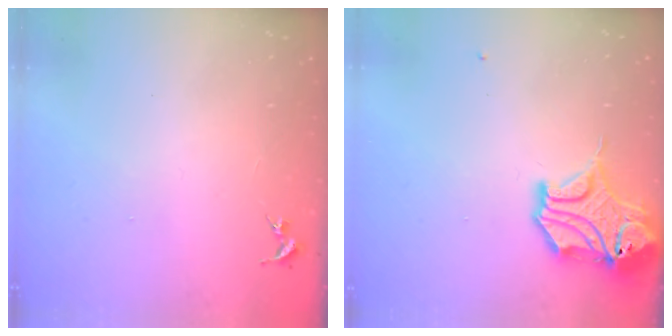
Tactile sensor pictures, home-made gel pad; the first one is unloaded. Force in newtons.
{"total": 14.5, "press": 14.4, "slide": 2.2}